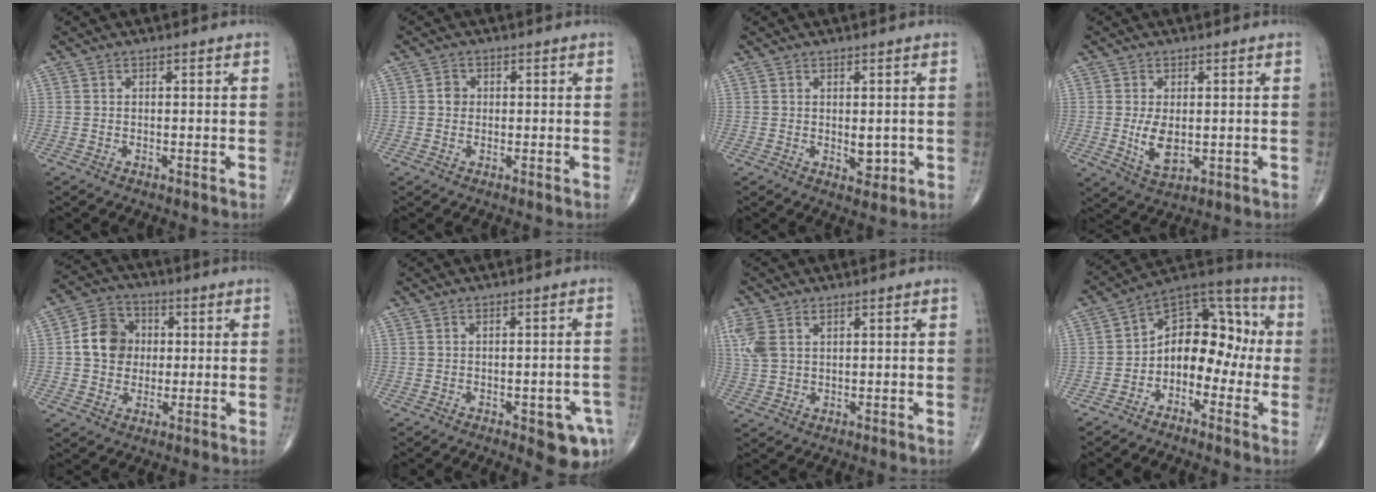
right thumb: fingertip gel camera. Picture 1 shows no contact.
{"total": 1.9, "force": [0.1, 1.7, 0.8], "torque": [-0.003, 0.004, -0.002]}
{"total": 3.0, "force": [-0.1, 1.7, 2.5], "torque": [-0.026, -0.007, 0.004]}
{"total": 6.0, "force": [-0.2, 3.3, 5.0], "torque": [-0.088, -0.014, 0.006]}
{"total": 9.5, "force": [0.8, 8.1, 5.0], "torque": [-0.061, 0.012, 0.004]}
{"total": 7.5, "force": [-3.2, 2.8, 6.1], "torque": [-0.055, 0.010, -0.033]}
{"total": 6.0, "force": [2.2, 3.5, 4.3], "torque": [-0.120, 0.009, 0.052]}
{"total": 14.0, "force": [-2.2, 9.4, 10.2], "torque": [-0.107, 0.063, -0.052]}